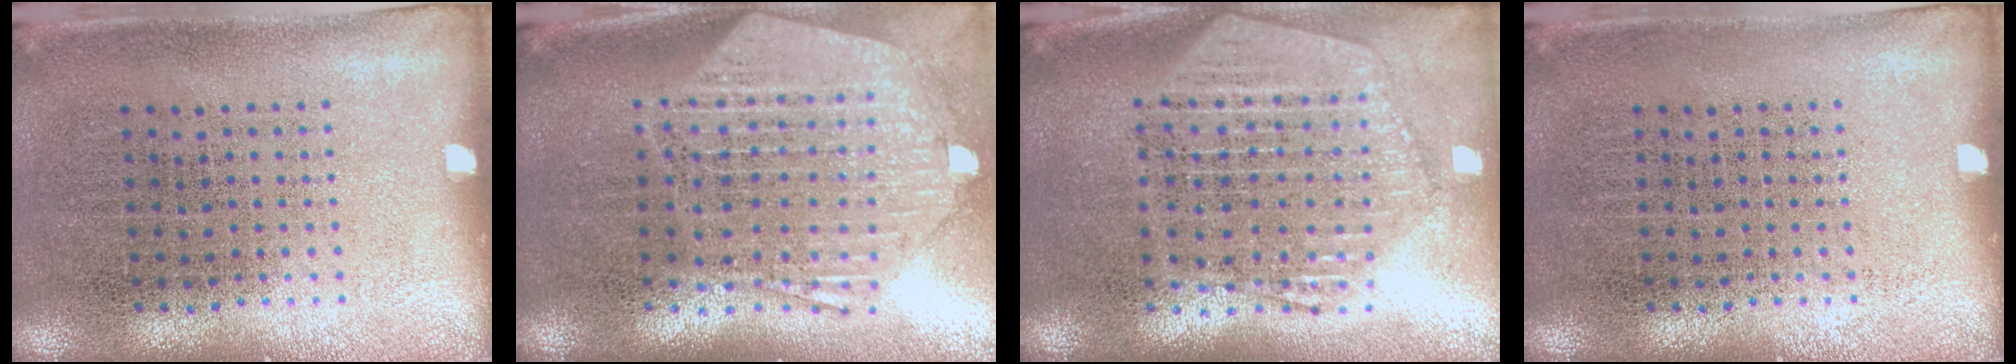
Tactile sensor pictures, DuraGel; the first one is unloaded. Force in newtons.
{"total": 2.7, "press": 2.2, "slide": 1.5}
{"total": 2.3, "press": 2.0, "slide": 1.1}
{"total": 0.0}